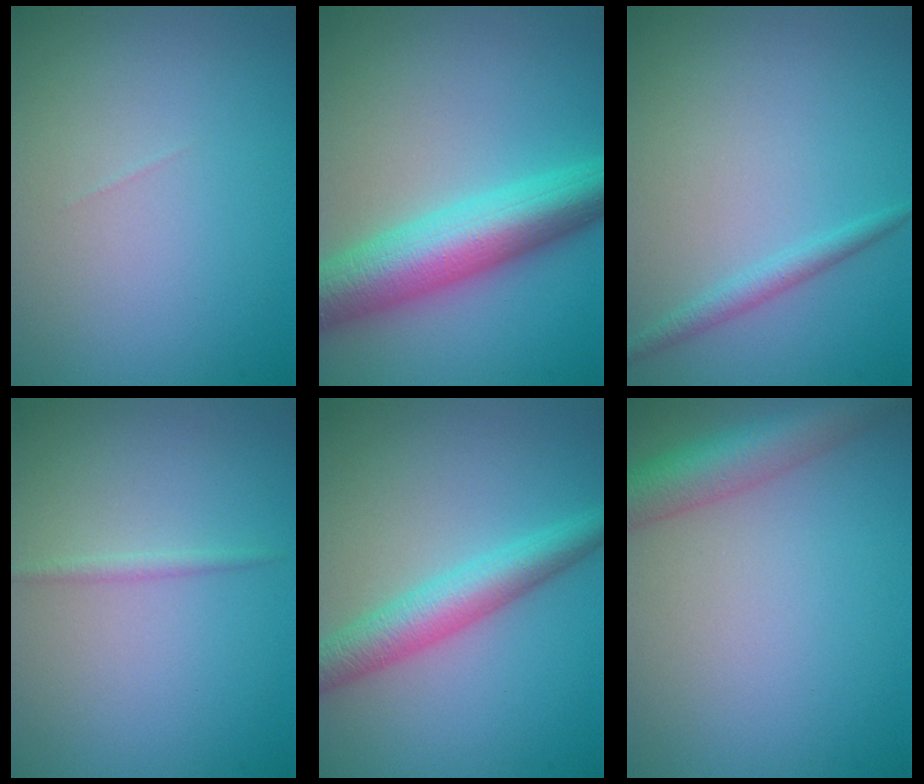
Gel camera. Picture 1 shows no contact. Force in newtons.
{"total": 8.8, "press": 8.8, "slide": 0.0}
{"total": 1.6, "press": 1.6, "slide": 0.1}
{"total": 0.8, "press": 0.8, "slide": 0.1}
{"total": 4.5, "press": 4.5, "slide": 0.1}
{"total": 5.0, "press": 5.0, "slide": 0.2}